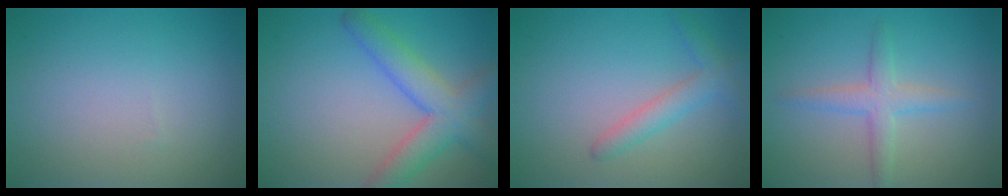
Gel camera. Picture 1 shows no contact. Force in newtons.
{"total": 5.4, "press": 5.4, "slide": 0.3}
{"total": 2.3, "press": 2.3, "slide": 0.1}
{"total": 2.7, "press": 2.7, "slide": 0.0}